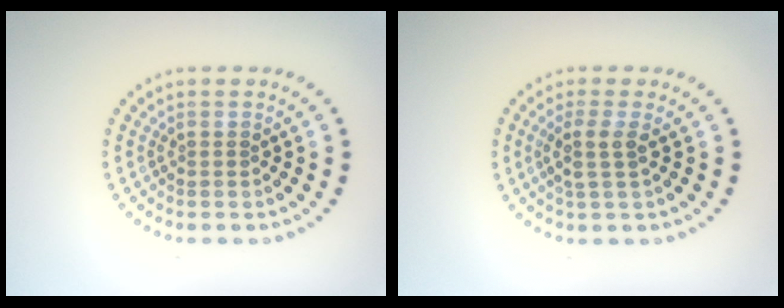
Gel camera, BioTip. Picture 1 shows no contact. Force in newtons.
{"total": 2.1, "press": 1.7, "slide": 1.3}